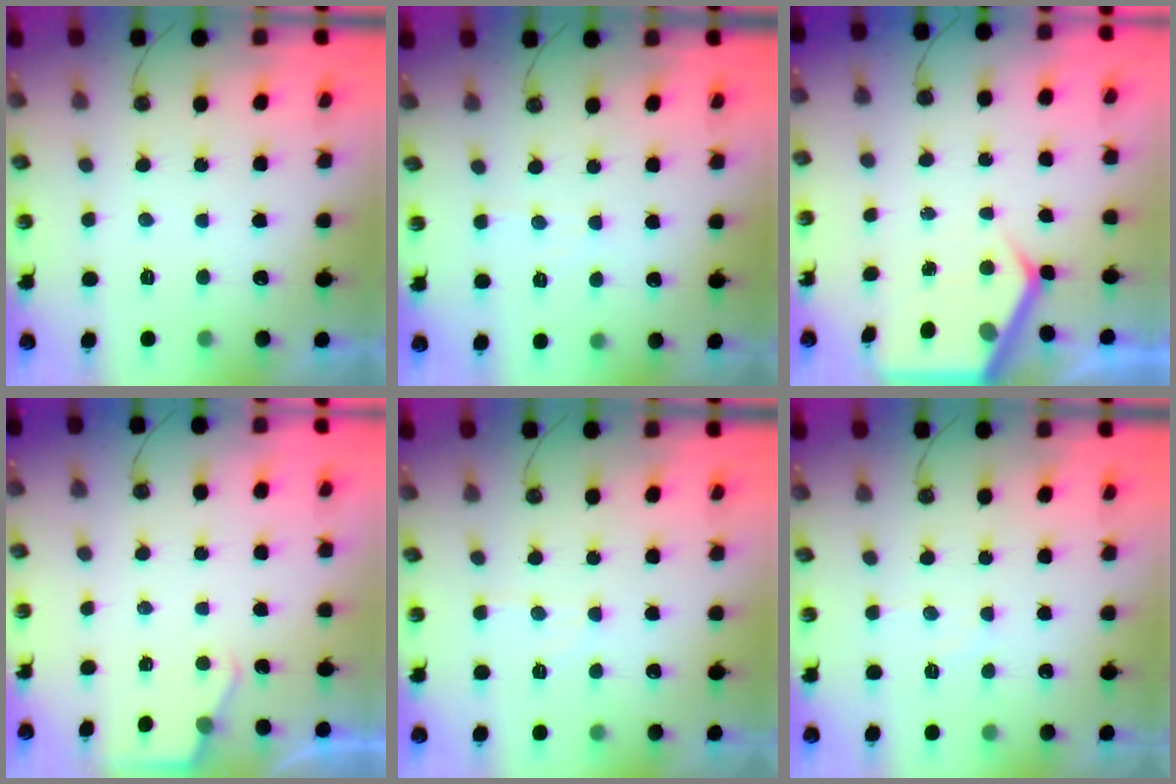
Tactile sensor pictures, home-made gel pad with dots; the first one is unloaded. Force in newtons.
{"total": 3.9, "press": 3.9, "slide": 0.6}
{"total": 6.8, "press": 6.8, "slide": 0.3}
{"total": 3.0, "press": 2.9, "slide": 0.5}
{"total": 6.0, "press": 6.0, "slide": 0.7}
{"total": 6.1, "press": 6.1, "slide": 0.9}